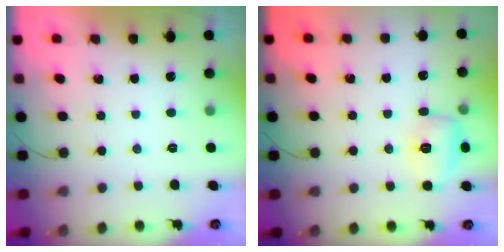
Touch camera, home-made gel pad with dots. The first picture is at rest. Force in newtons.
{"total": 7.5, "press": 7.4, "slide": 1.6}